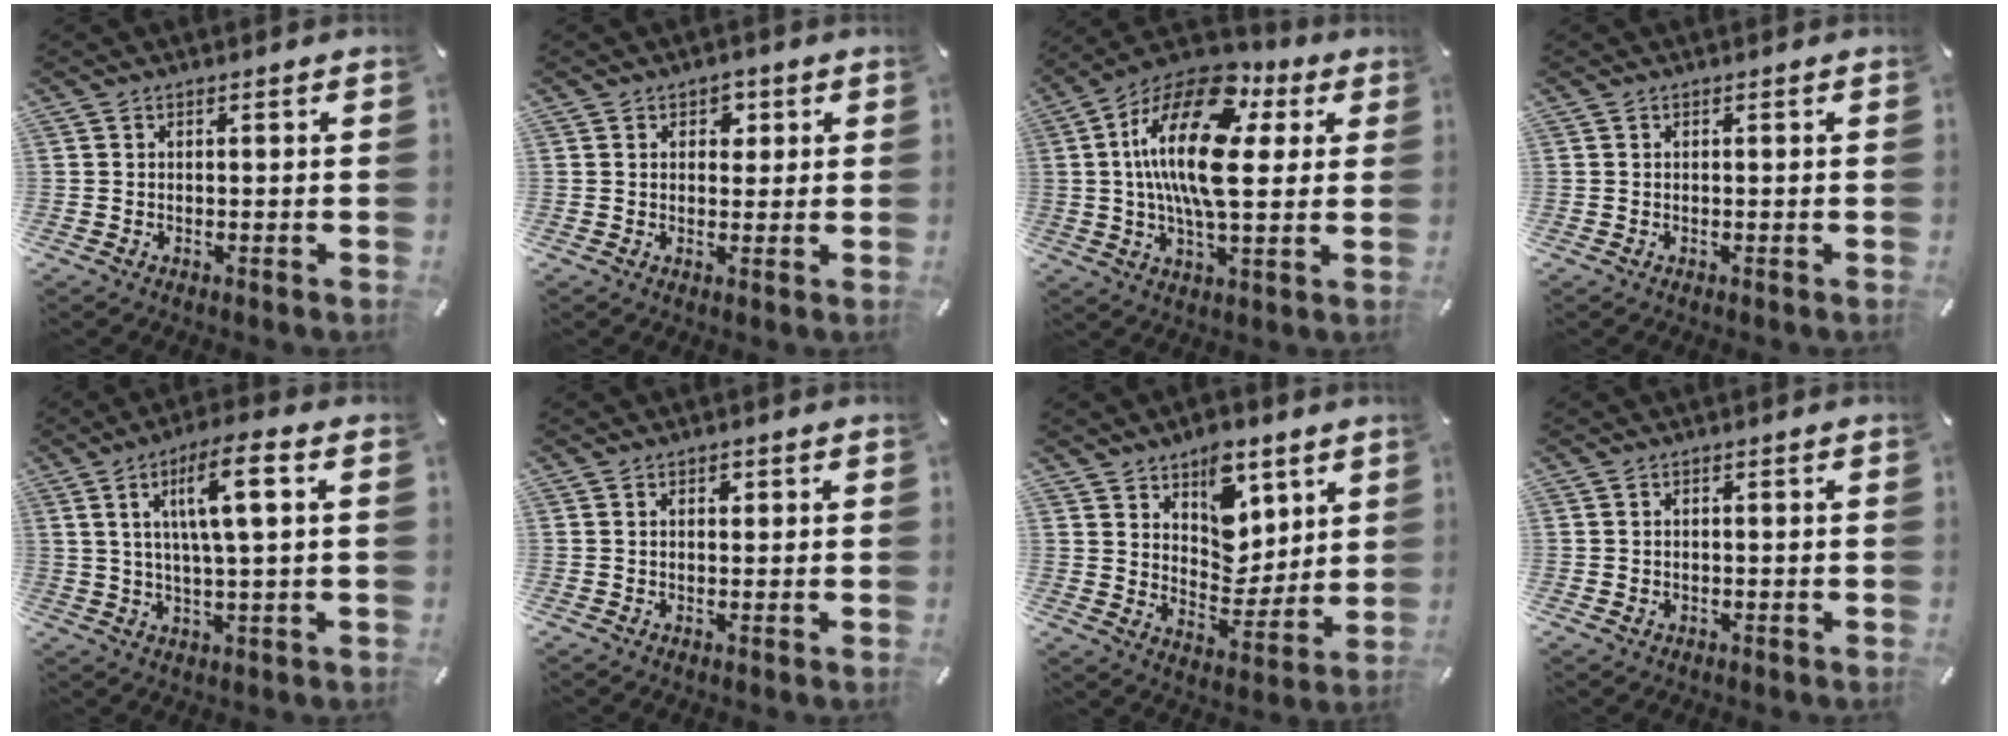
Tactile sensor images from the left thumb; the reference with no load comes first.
{"total": 3.1, "force": [1.3, 2.4, 1.4], "torque": [-0.001, -0.005, 0.014]}
{"total": 22.4, "force": [4.6, 10.6, 19.2], "torque": [-0.377, -0.018, 0.067]}
{"total": 0.0}
{"total": 11.1, "force": [3.4, 2.0, 10.4], "torque": [-0.192, 0.005, 0.055]}
{"total": 1.4, "force": [0.5, 0.9, 0.9], "torque": [-0.012, 0.000, 0.007]}
{"total": 12.0, "force": [7.0, 8.4, 5.0], "torque": [-0.054, -0.059, 0.127]}
{"total": 0.9, "force": [0.0, 0.8, 0.5], "torque": [-0.011, 0.005, -0.001]}